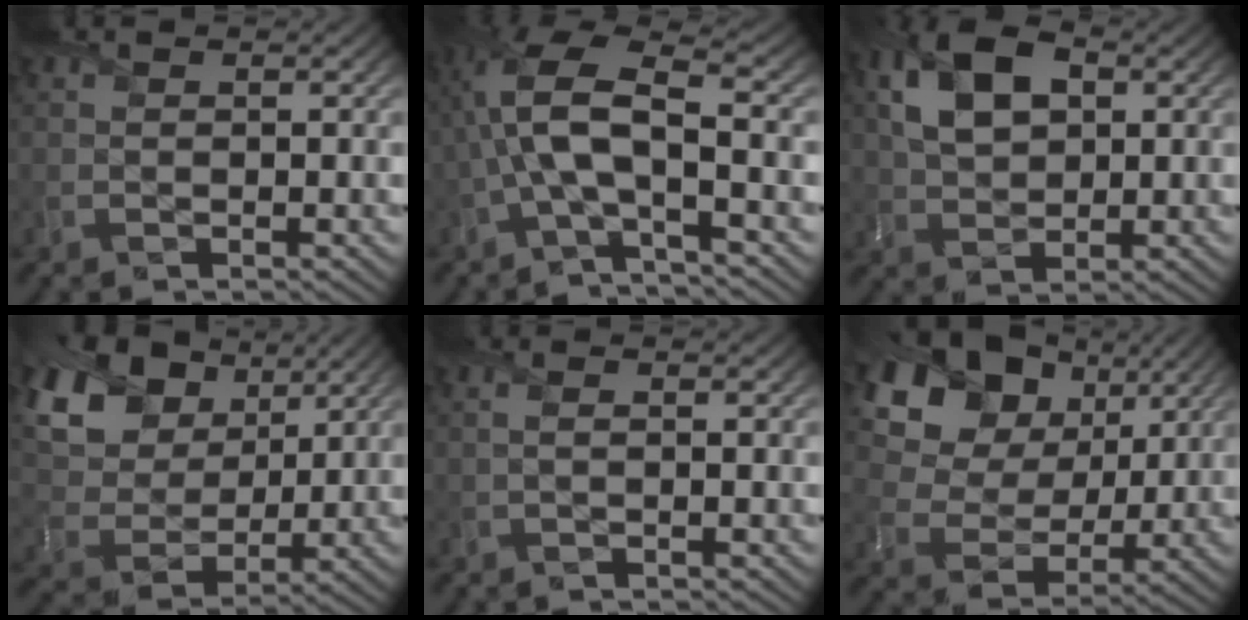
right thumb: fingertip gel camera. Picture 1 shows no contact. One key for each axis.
{"total": 9.8, "fx": -1.5, "fy": 3.7, "fz": 8.9, "tx": -0.200, "ty": 0.013, "tz": -0.043}
{"total": 9.6, "fx": 2.7, "fy": 6.0, "fz": 7.0, "tx": -0.158, "ty": 0.015, "tz": 0.044}
{"total": 16.7, "fx": 8.0, "fy": 11.3, "fz": 9.3, "tx": -0.258, "ty": 0.045, "tz": 0.148}
{"total": 1.0, "fx": -0.1, "fy": 0.2, "fz": 0.9, "tx": -0.023, "ty": 0.001, "tz": -0.003}
{"total": 16.9, "fx": 8.1, "fy": 11.8, "fz": 9.0, "tx": -0.213, "ty": 0.040, "tz": 0.138}